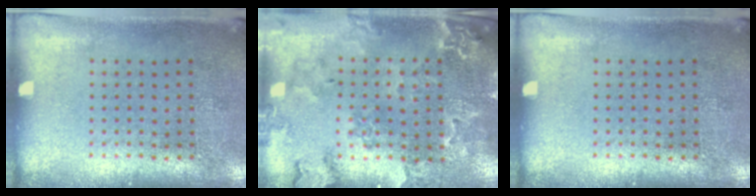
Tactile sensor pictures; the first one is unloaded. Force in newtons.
{"total": 1.4, "press": 1.4, "slide": 0.3}
{"total": 0.0}